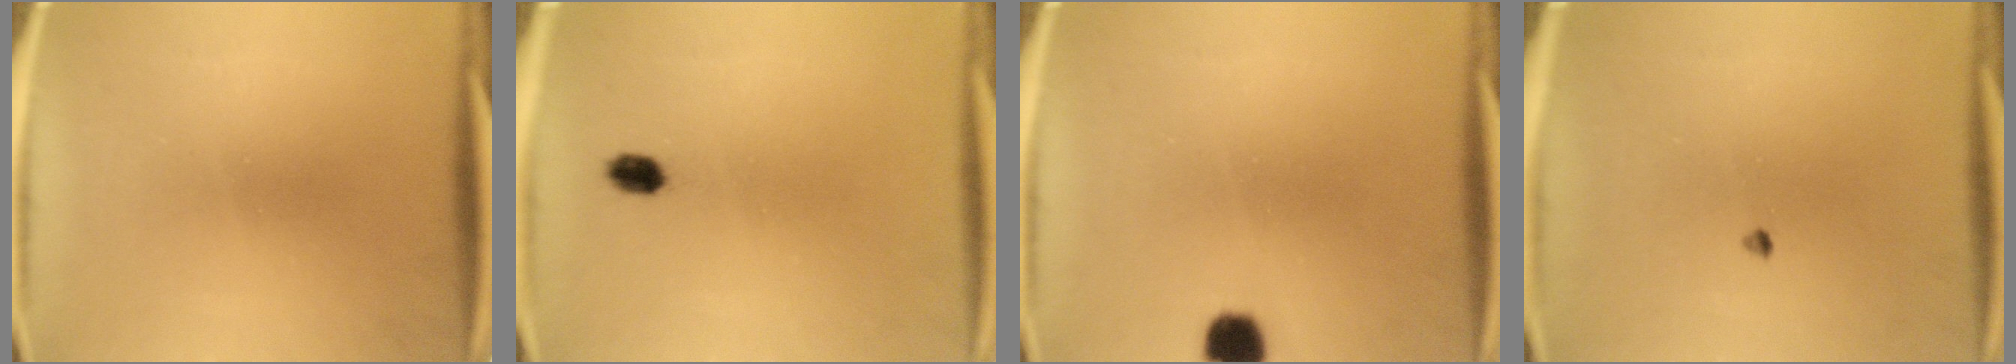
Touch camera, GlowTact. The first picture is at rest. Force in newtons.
{"total": 2.4}
{"total": 4.8}
{"total": 0.7}